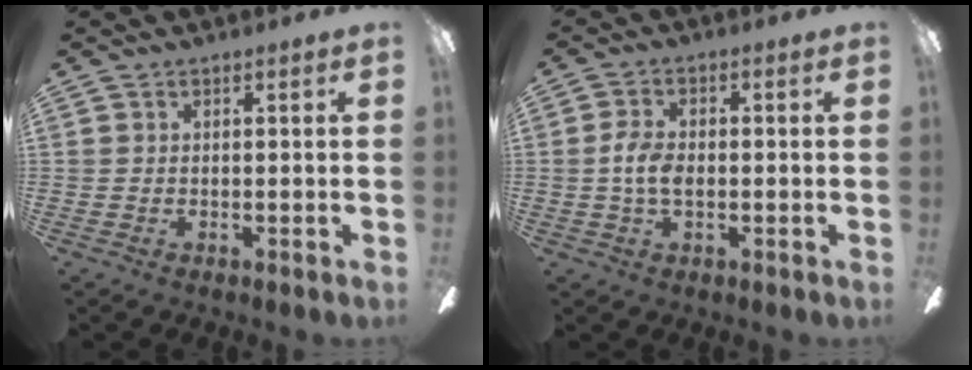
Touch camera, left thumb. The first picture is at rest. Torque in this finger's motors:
{"motor_torque": [0.44, 1.39, 1.08, -0.11, 0.07]}